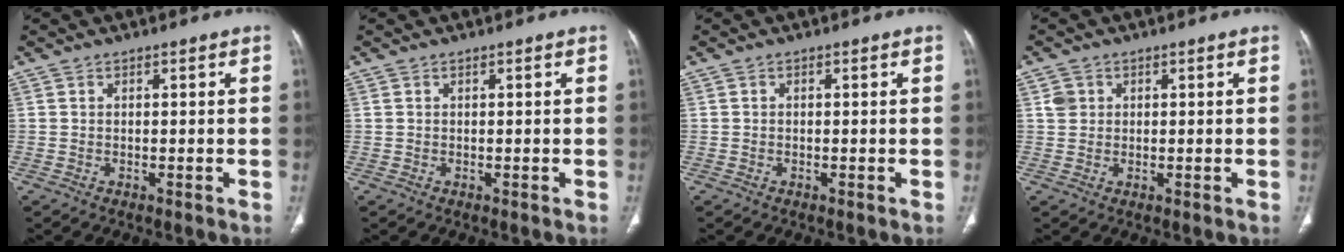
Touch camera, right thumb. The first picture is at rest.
{"total": 0.0}
{"total": 0.0}
{"total": 2.5, "force": [0.9, 2.2, 0.9], "torque": [-0.008, -0.001, 0.018]}